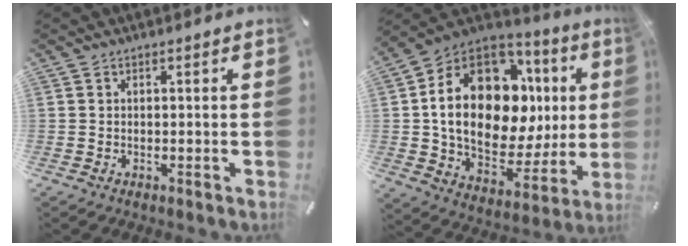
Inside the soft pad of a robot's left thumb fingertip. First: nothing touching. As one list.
[{"total": 23.7, "force": [4.1, 16.0, 17.1], "torque": [-0.313, -0.038, 0.079]}]